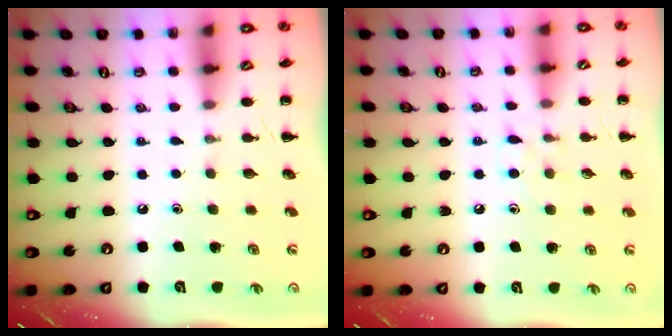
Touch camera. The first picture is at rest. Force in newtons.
{"total": 5.1, "press": 4.7, "slide": 2.0}